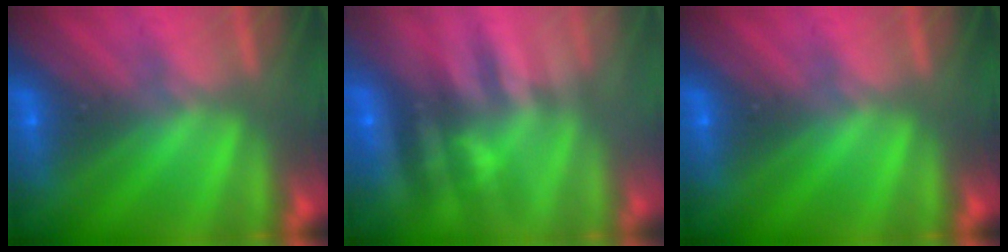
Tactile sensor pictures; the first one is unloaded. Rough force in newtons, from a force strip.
{"total": 2.5}
{"total": 0.0}